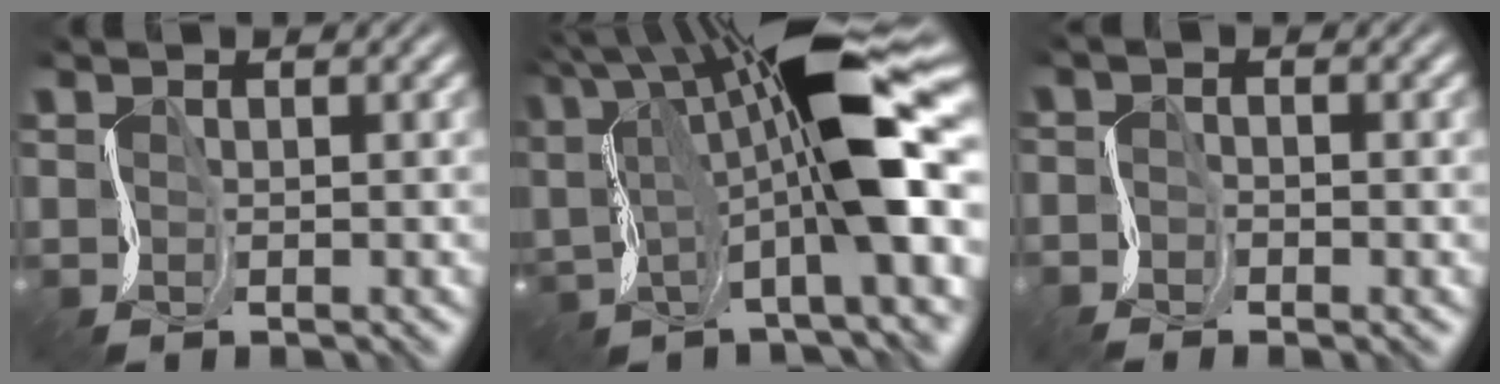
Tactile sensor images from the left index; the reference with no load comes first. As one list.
[{"total": 13.2, "force": [0.1, 3.5, 12.7], "torque": [-0.181, -0.007, 0.002]}, {"total": 2.2, "force": [-2.1, -0.3, -0.6], "torque": [0.020, -0.013, -0.038]}]